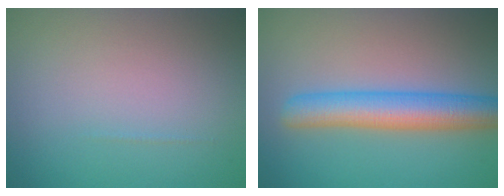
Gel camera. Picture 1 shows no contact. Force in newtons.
{"total": 6.2, "press": 6.2, "slide": 0.2}